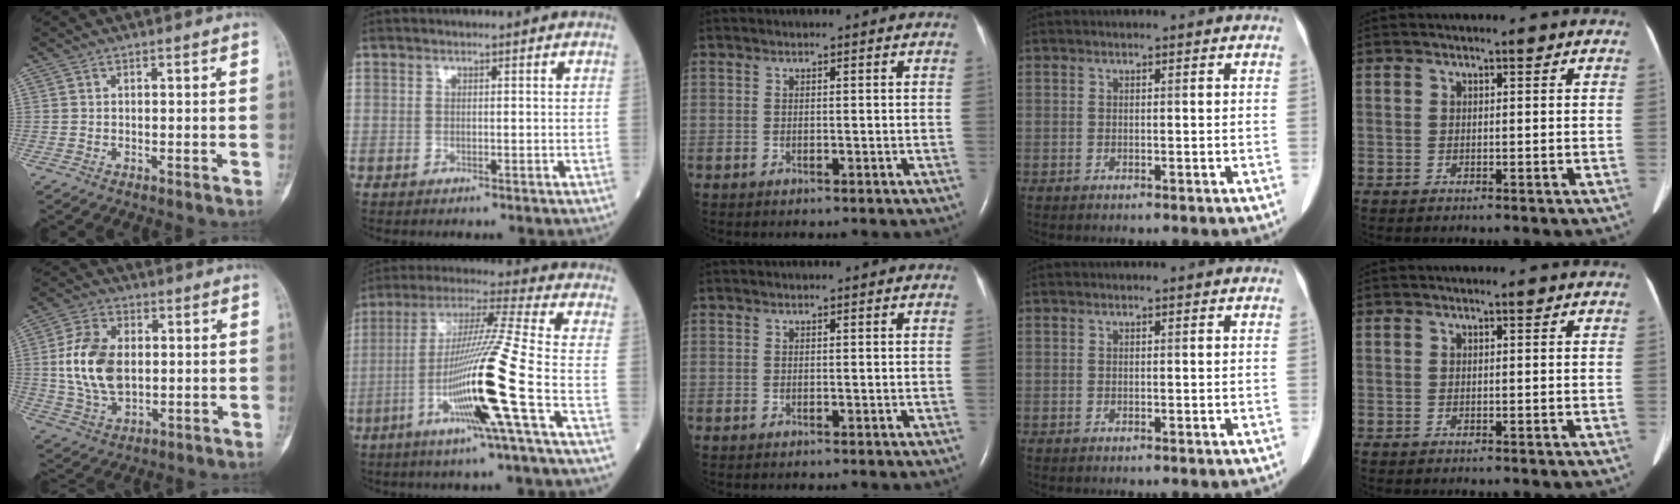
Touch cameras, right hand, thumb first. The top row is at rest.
{"thumb": {"total": 12.9, "force": [0.8, 8.3, 9.8], "torque": [-0.180, -0.001, 0.021]}, "index": {"total": 15.5, "force": [-4.9, -2.6, 14.5], "torque": [-0.276, -0.013, -0.096]}}